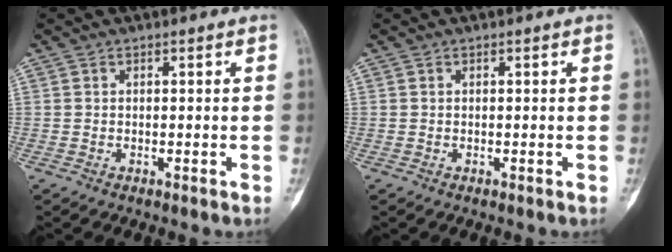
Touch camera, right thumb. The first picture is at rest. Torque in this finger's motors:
{"motor_torque": [0.01, 0.01, -0.04, -0.05, 0.00]}